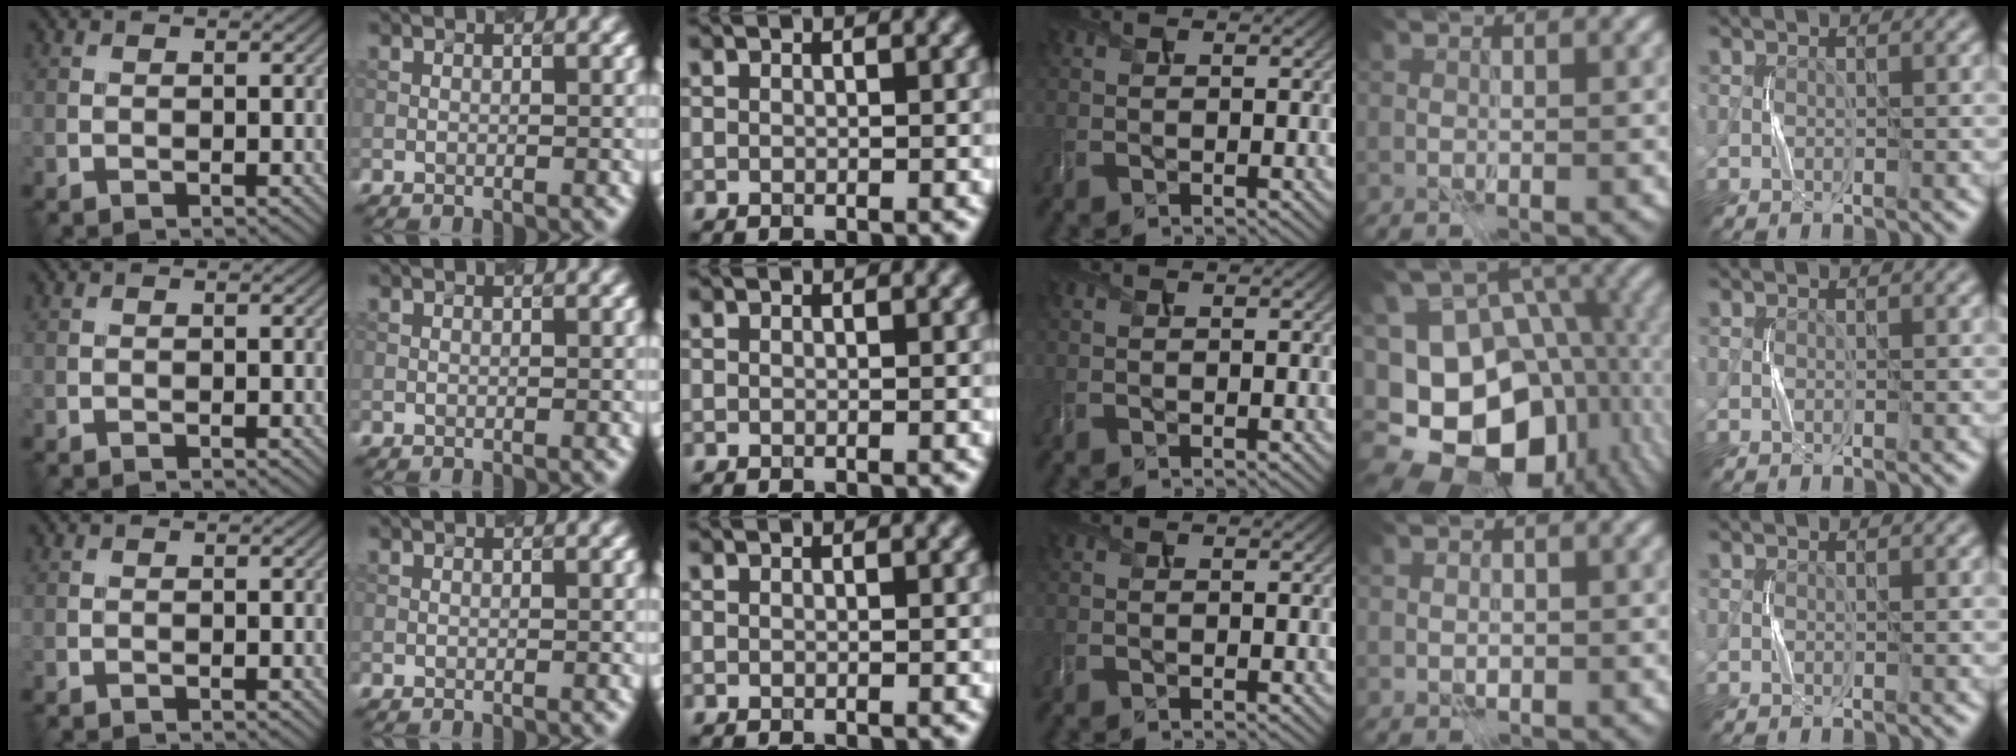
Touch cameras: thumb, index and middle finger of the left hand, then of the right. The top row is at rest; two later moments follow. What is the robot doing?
{"motion": "press", "object": "joystick"}